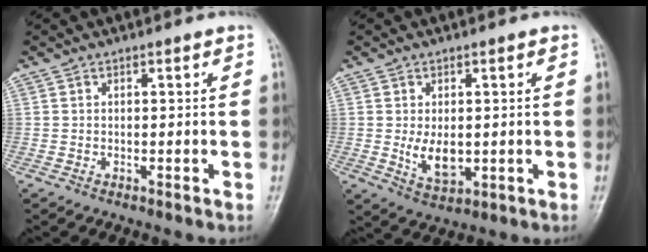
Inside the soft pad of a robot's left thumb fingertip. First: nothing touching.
{"total": 5.6, "force": [-0.3, 3.5, 4.4], "torque": [-0.061, -0.012, 0.007]}